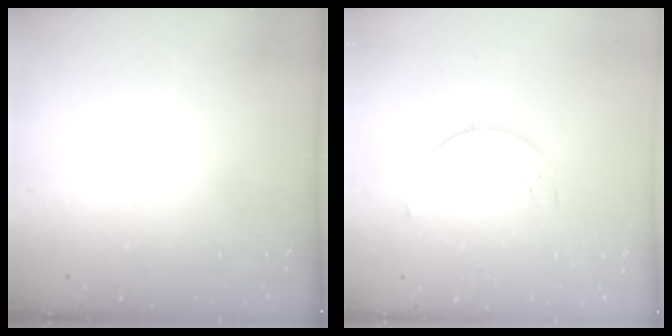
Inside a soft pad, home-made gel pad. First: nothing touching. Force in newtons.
{"total": 3.4, "press": 3.4, "slide": 0.3}